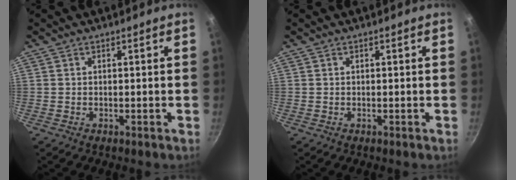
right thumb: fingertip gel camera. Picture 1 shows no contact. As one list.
[{"total": 0.0}]